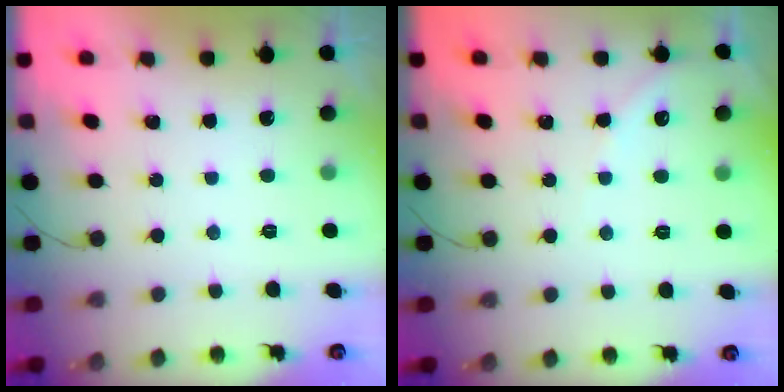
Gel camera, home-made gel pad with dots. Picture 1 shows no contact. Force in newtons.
{"total": 2.2, "press": 2.2, "slide": 0.4}